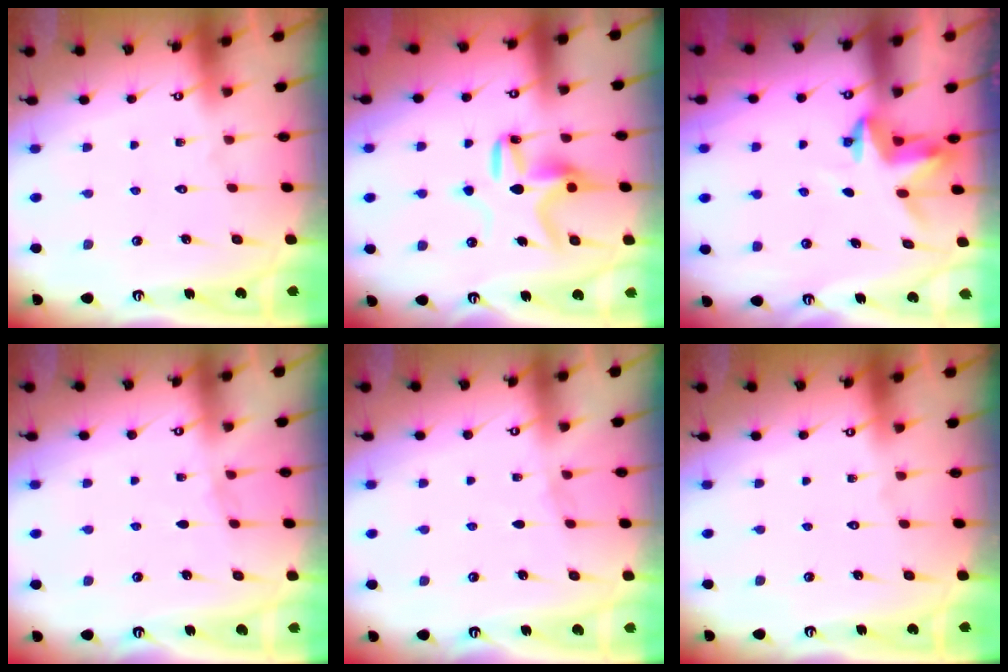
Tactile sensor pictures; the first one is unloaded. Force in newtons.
{"total": 10.0, "press": 10.0, "slide": 0.4}
{"total": 3.4, "press": 3.4, "slide": 0.2}
{"total": 4.6, "press": 4.5, "slide": 0.6}
{"total": 4.6, "press": 4.5, "slide": 0.6}
{"total": 0.0}